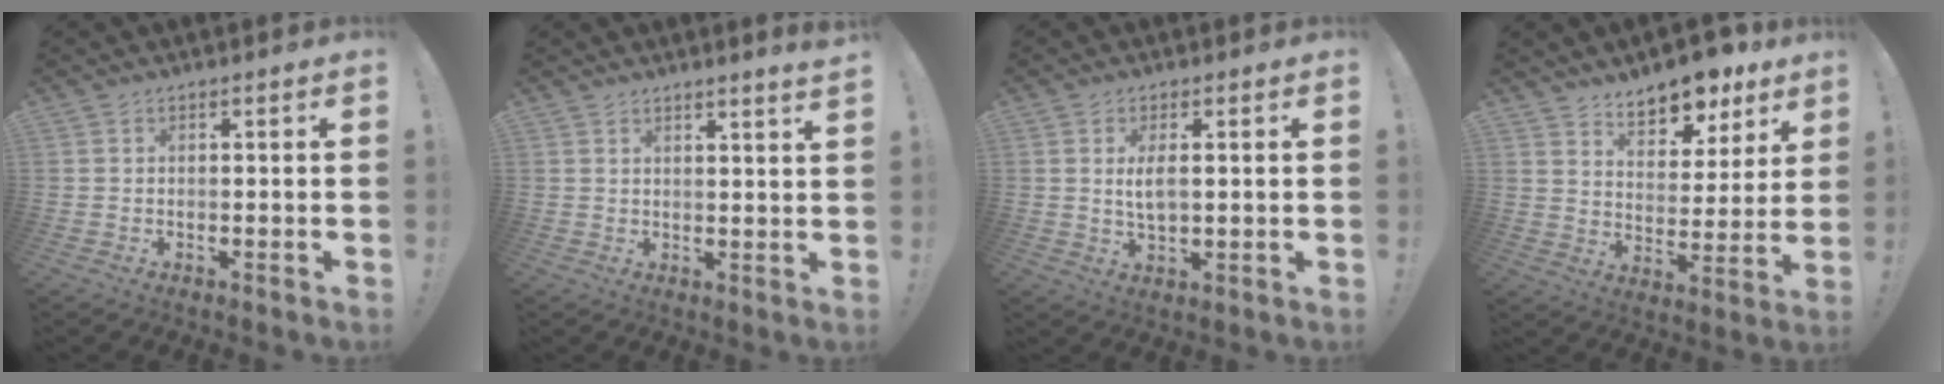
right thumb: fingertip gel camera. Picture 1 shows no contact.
{"total": 3.0, "force": [2.5, -0.5, 1.6], "torque": [-0.020, -0.021, 0.040]}
{"total": 4.5, "force": [0.8, 1.6, 4.1], "torque": [-0.068, -0.011, 0.009]}
{"total": 11.5, "force": [9.5, 4.8, 4.3], "torque": [-0.058, -0.071, 0.170]}